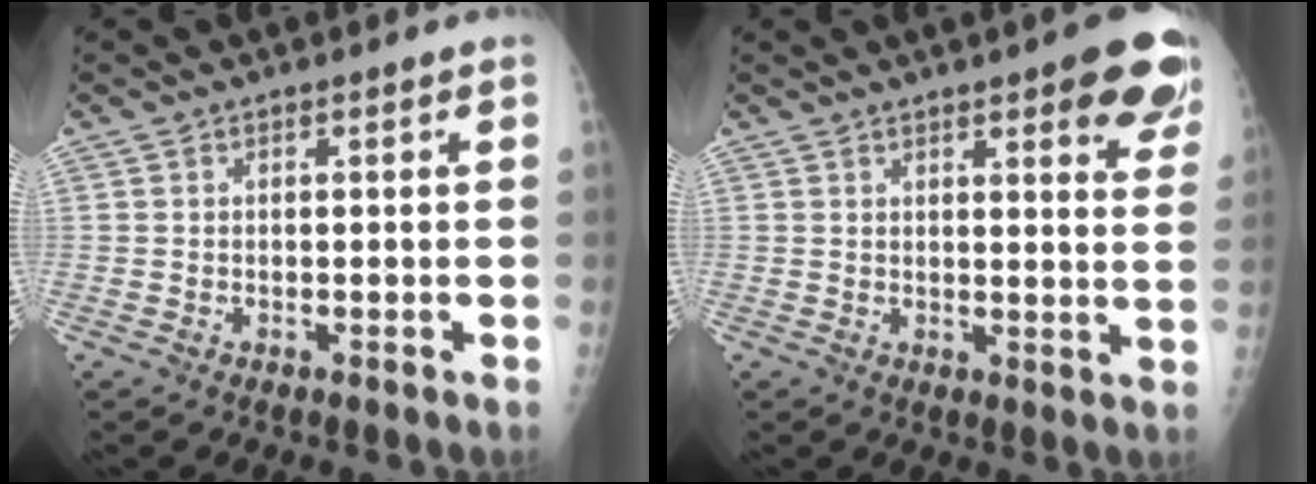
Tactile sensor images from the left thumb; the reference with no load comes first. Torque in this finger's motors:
{"motor_torque": [-0.16, 0.08, 0.15, -0.02, 0.08]}